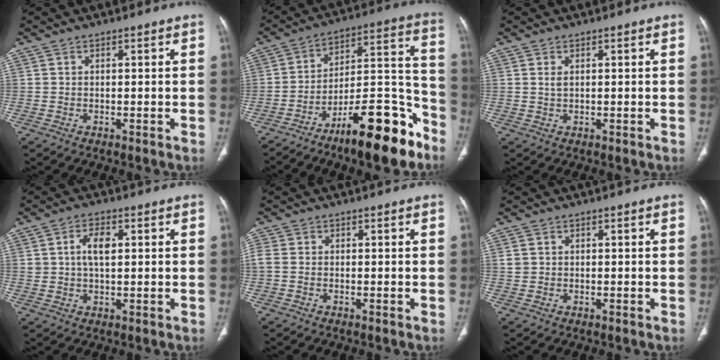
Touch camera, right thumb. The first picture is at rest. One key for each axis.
{"total": 20.3, "fx": -13.3, "fy": 5.7, "fz": 14.3, "tx": -0.199, "ty": 0.104, "tz": -0.215}
{"total": 1.1, "fx": 0.4, "fy": 0.6, "fz": 0.9, "tx": -0.021, "ty": 0.003, "tz": 0.012}
{"total": 4.9, "fx": 1.0, "fy": 2.6, "fz": 4.0, "tx": -0.074, "ty": 0.004, "tz": 0.019}
{"total": 2.2, "fx": -0.4, "fy": 1.6, "fz": 1.4, "tx": -0.041, "ty": 0.001, "tz": -0.011}
{"total": 1.3, "fx": 0.1, "fy": 1.2, "fz": 0.5, "tx": -0.009, "ty": 0.003, "tz": 0.005}